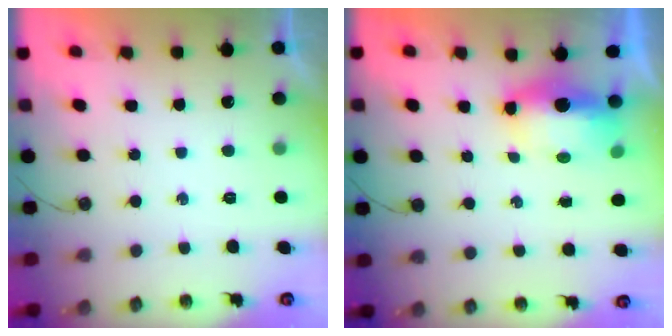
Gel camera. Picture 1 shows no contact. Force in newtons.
{"total": 7.3, "press": 7.2, "slide": 1.4}